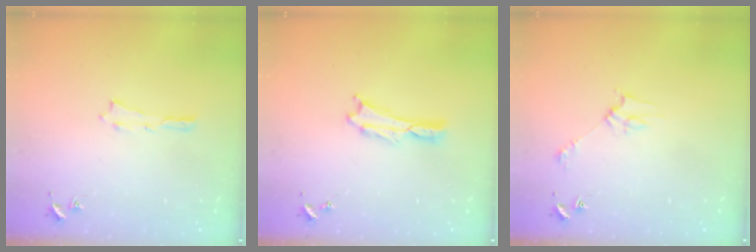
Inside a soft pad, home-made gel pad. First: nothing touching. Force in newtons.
{"total": 0.0}
{"total": 2.8, "press": 2.8, "slide": 0.2}